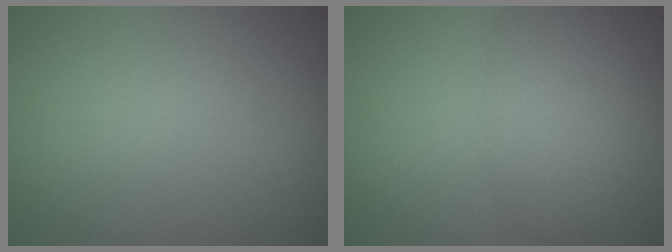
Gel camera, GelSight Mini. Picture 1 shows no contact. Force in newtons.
{"total": 4.2, "press": 4.2, "slide": 0.2}